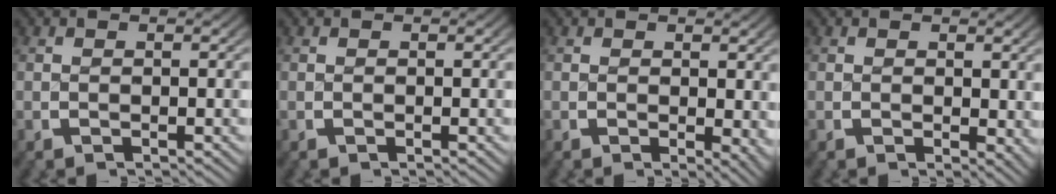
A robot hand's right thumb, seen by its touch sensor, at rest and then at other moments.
{"total": 0.0}
{"total": 2.1, "force": [0.3, 1.1, 1.8], "torque": [-0.008, -0.006, 0.006]}
{"total": 1.4, "force": [0.5, 0.8, 1.0], "torque": [-0.002, -0.006, 0.012]}